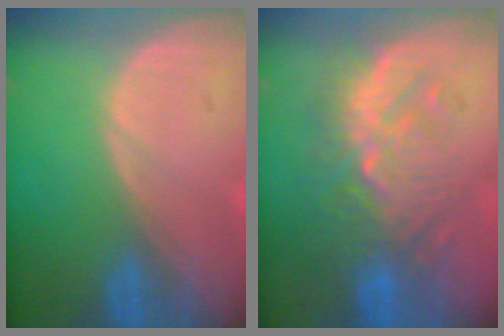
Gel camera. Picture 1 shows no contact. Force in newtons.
{"total": 9.2, "press": 9.0, "slide": 1.8}